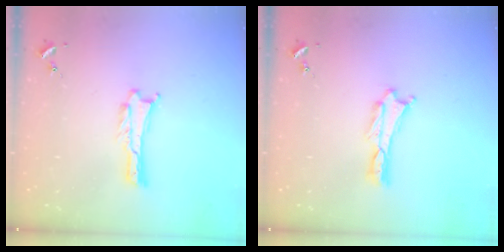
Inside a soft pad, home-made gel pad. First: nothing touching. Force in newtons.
{"total": 0.0}